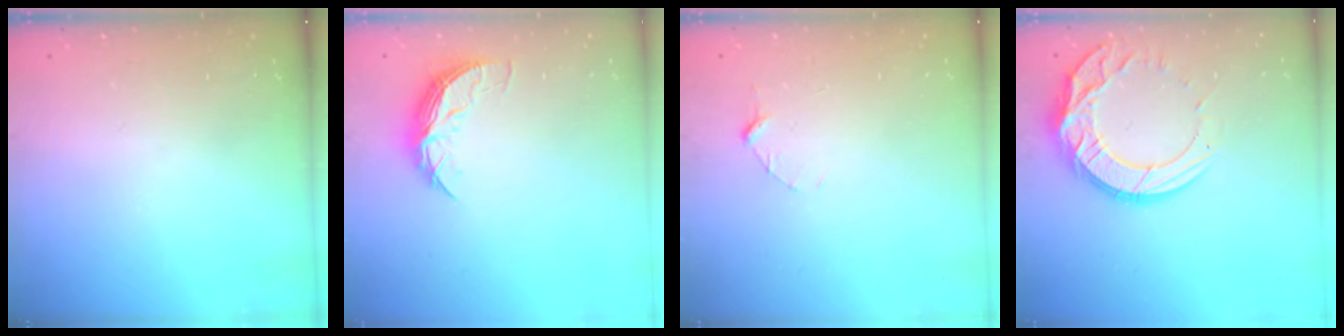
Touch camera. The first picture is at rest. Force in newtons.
{"total": 7.9, "press": 7.8, "slide": 0.6}
{"total": 2.9, "press": 2.9, "slide": 0.3}
{"total": 15.5, "press": 15.5, "slide": 1.1}